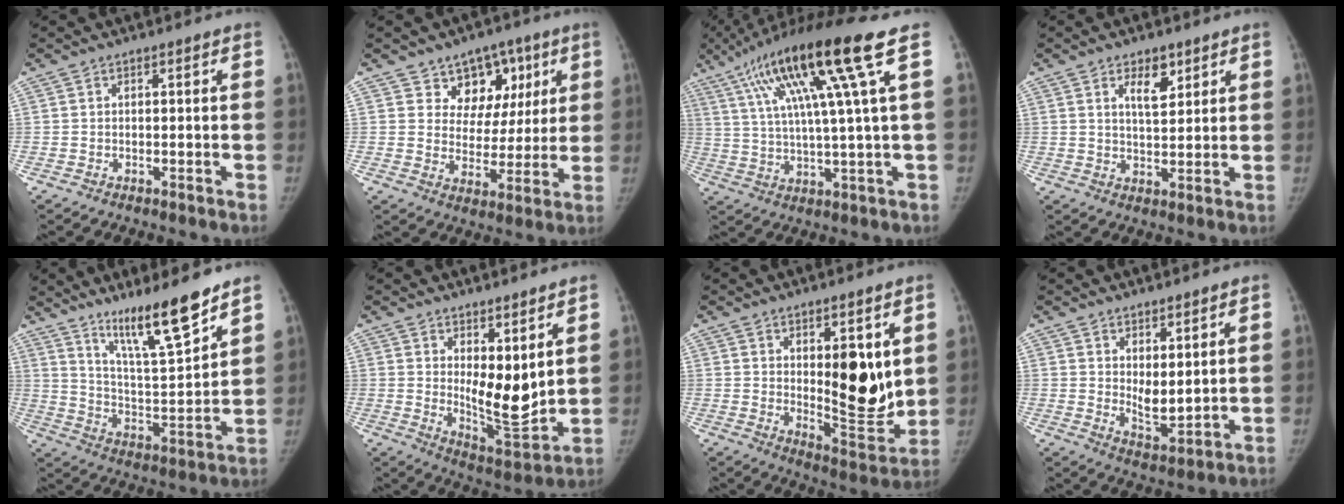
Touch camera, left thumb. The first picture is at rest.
{"total": 11.0, "force": [5.9, 8.3, 4.2], "torque": [-0.009, -0.021, 0.092]}
{"total": 18.6, "force": [8.2, 0.2, 16.7], "torque": [-0.290, -0.006, 0.141]}
{"total": 5.6, "force": [3.1, 2.7, 3.8], "torque": [-0.043, -0.022, 0.052]}
{"total": 14.9, "force": [11.0, 1.7, 9.9], "torque": [-0.151, -0.080, 0.196]}
{"total": 9.5, "force": [3.2, 3.7, 8.2], "torque": [-0.112, -0.046, 0.066]}
{"total": 15.1, "force": [3.4, 6.3, 13.3], "torque": [-0.147, -0.044, 0.065]}
{"total": 6.3, "force": [2.2, 2.7, 5.3], "torque": [-0.077, -0.032, 0.050]}